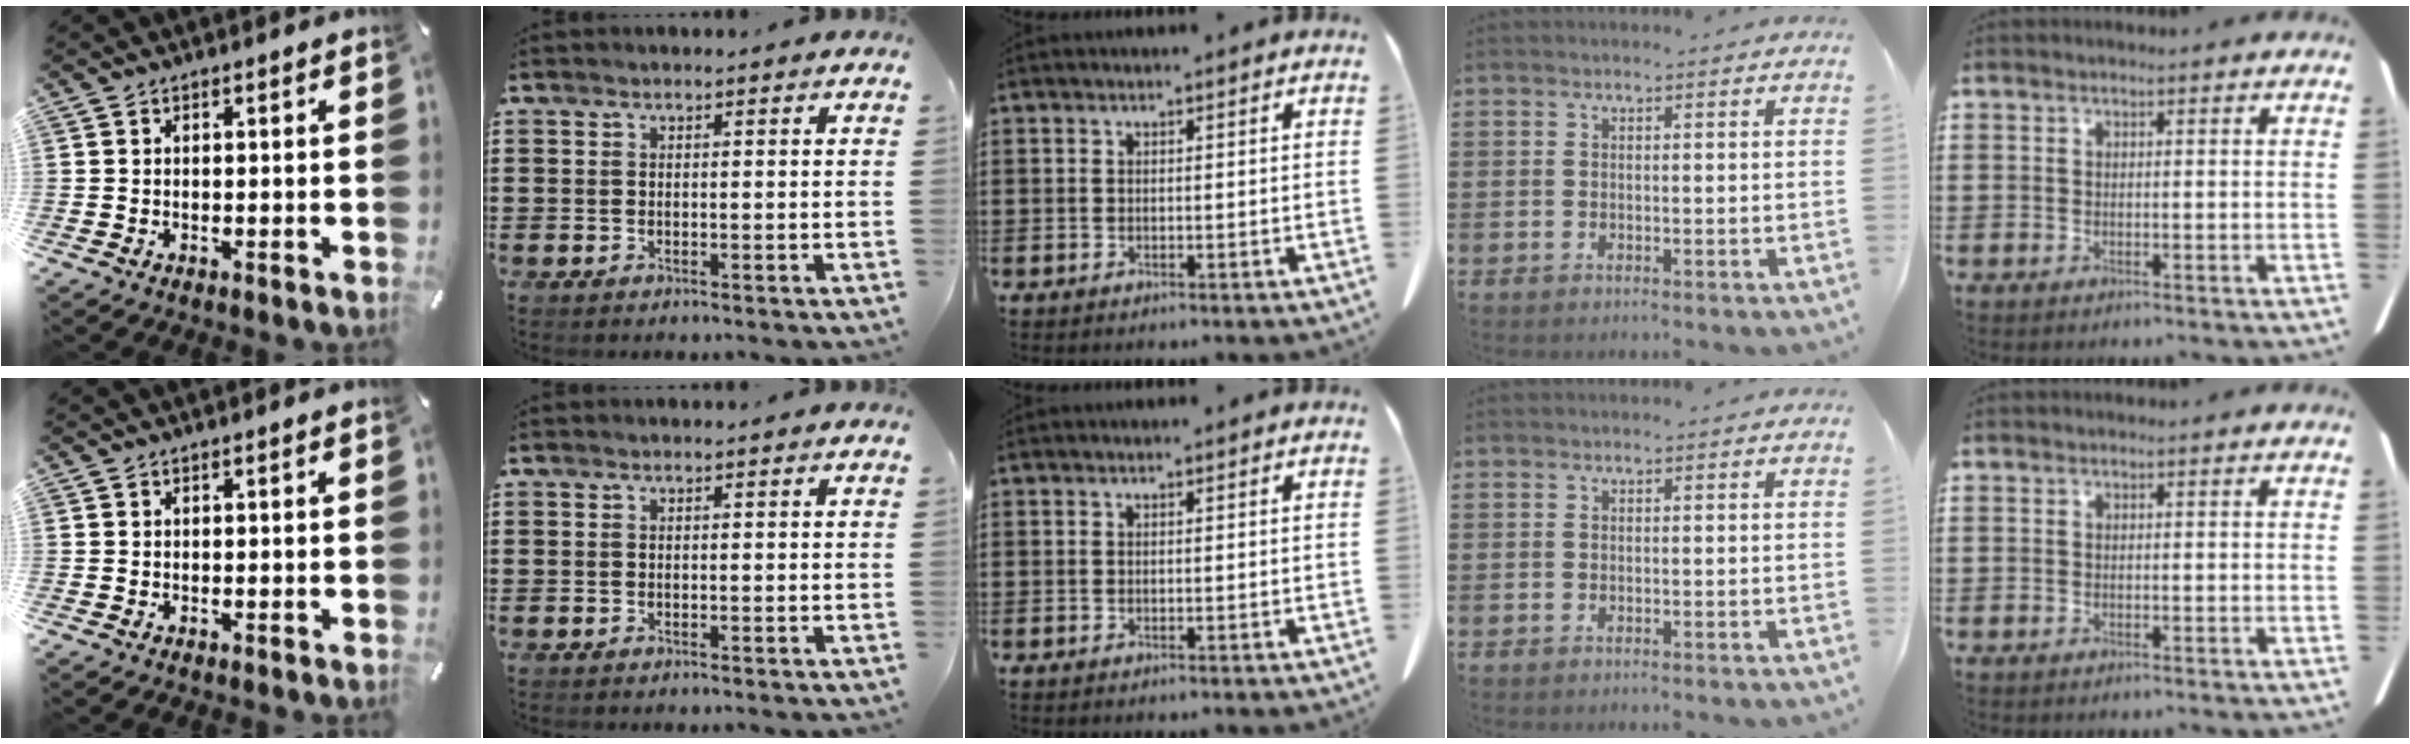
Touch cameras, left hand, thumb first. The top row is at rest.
{}